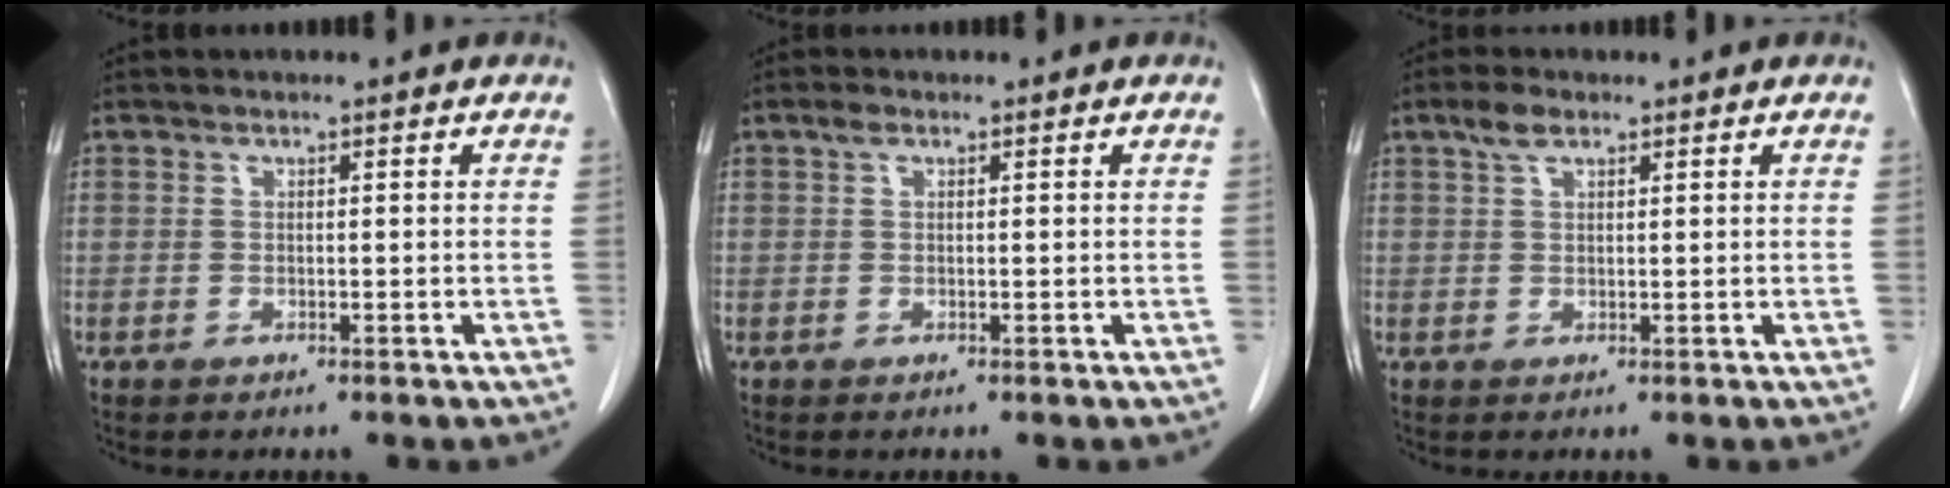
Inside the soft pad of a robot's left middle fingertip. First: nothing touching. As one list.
[{"total": 0.9, "force": [0.5, 0.5, 0.6], "torque": [-0.015, 0.011, 0.009]}, {"total": 2.5, "force": [1.6, 1.0, 1.6], "torque": [-0.039, 0.009, 0.034]}]